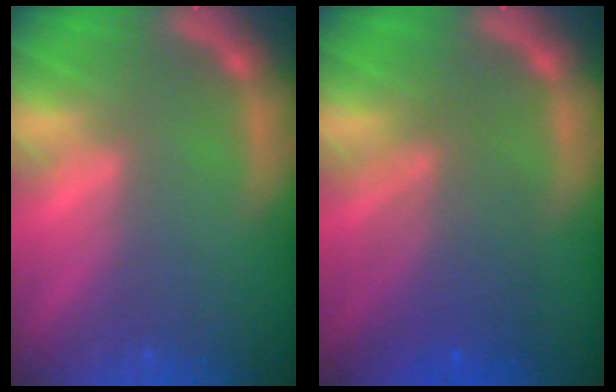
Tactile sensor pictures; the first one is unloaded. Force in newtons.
{"total": 5.5}